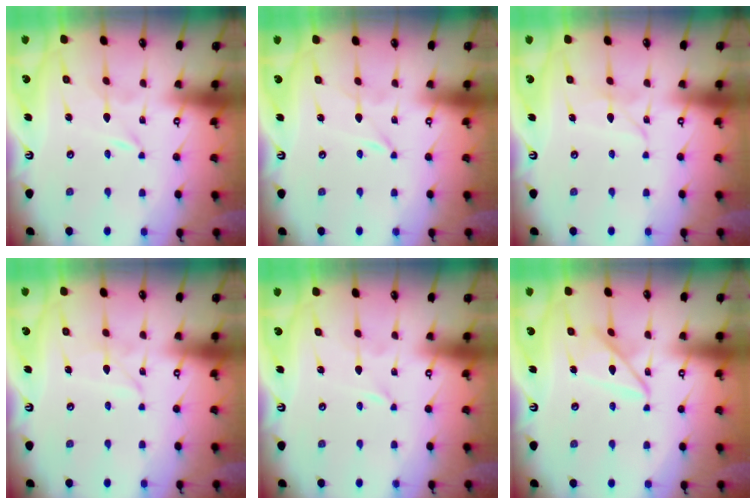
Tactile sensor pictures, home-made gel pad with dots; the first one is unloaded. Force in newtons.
{"total": 0.6, "press": 0.5, "slide": 0.1}
{"total": 4.7, "press": 4.7, "slide": 0.2}
{"total": 3.1, "press": 3.1, "slide": 0.1}
{"total": 0.0}
{"total": 9.8, "press": 9.8, "slide": 0.7}